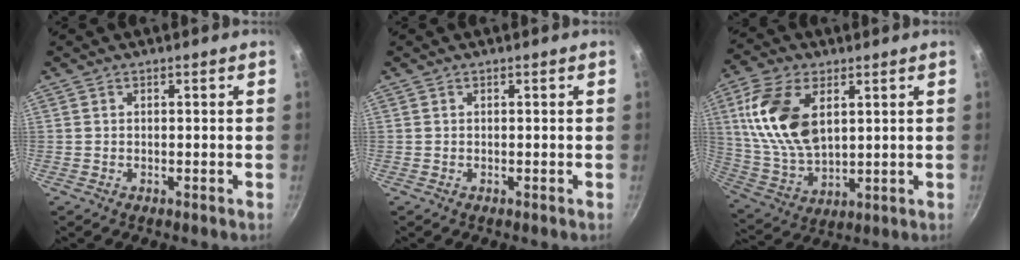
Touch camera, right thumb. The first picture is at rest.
{"total": 0.0}
{"total": 16.5, "force": [4.8, 9.5, 12.6], "torque": [-0.231, -0.012, 0.103]}